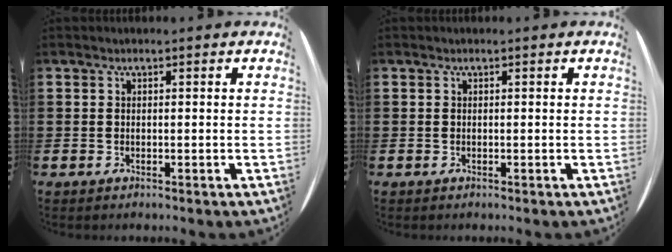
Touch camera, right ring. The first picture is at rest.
{"total": 0.0}